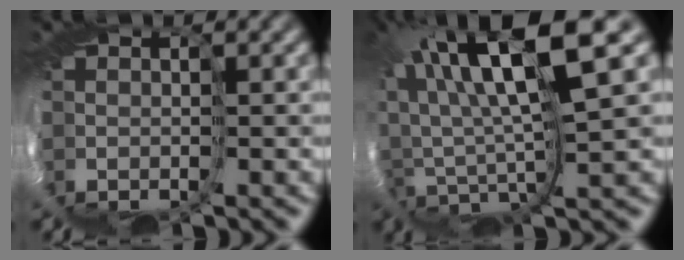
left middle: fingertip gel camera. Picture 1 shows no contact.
{"total": 11.2, "force": [7.6, 0.9, 8.2], "torque": [-0.171, 0.019, 0.135]}